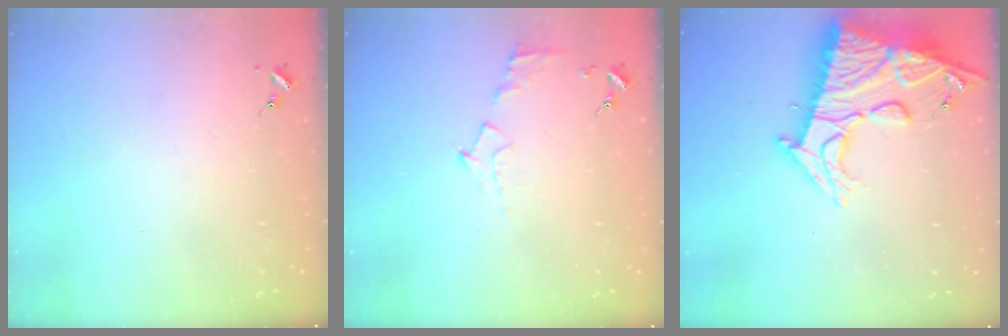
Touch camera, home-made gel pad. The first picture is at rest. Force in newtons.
{"total": 7.0, "press": 7.0, "slide": 0.7}
{"total": 22.6, "press": 22.5, "slide": 2.2}